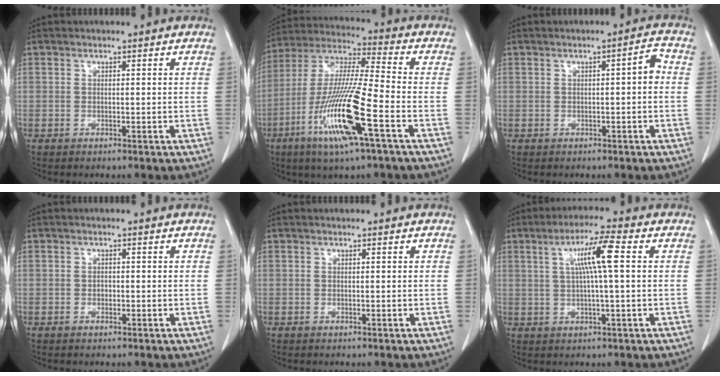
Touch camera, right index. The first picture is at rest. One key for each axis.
{"total": 16.7, "fx": -6.7, "fy": 0.4, "fz": 15.3, "tx": -0.316, "ty": -0.022, "tz": -0.129}
{"total": 2.5, "fx": -0.1, "fy": 0.5, "fz": 2.4, "tx": -0.033, "ty": 0.010, "tz": -0.002}
{"total": 0.6, "fx": -0.2, "fy": 0.5, "fz": 0.4, "tx": -0.007, "ty": 0.002, "tz": -0.003}
{"total": 0.0}
{"total": 7.3, "fx": 1.6, "fy": -0.2, "fz": 7.1, "tx": -0.129, "ty": 0.008, "tz": 0.029}